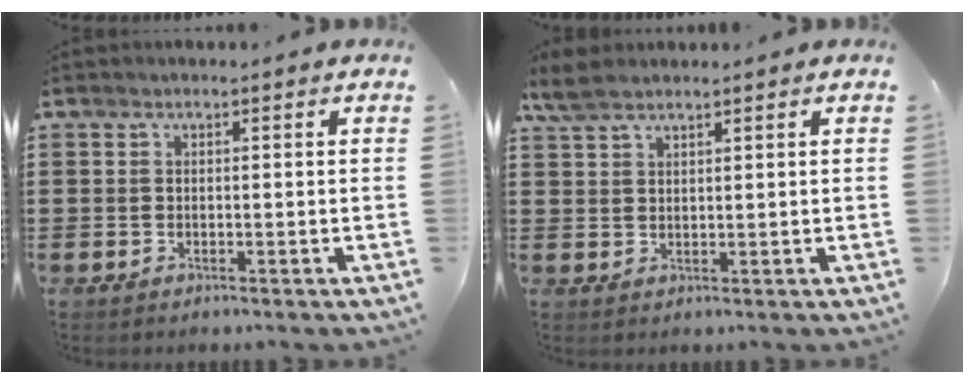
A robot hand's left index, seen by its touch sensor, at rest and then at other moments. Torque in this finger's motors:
{"motor_torque": [1.24, 0.90, 0.12, 0.10]}